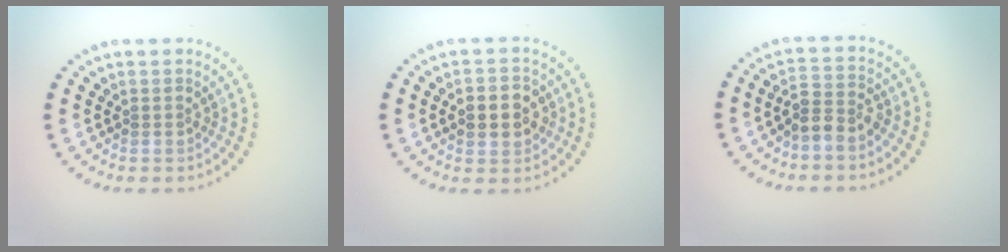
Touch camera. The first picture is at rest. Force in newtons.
{"total": 3.3, "press": 3.3, "slide": 0.3}
{"total": 2.8, "press": 2.5, "slide": 1.2}